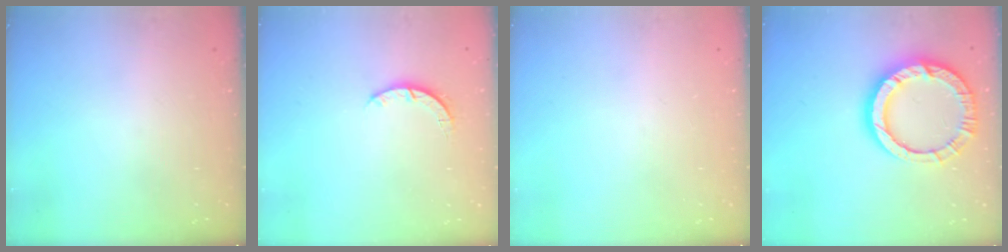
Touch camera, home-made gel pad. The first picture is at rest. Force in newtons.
{"total": 2.7, "press": 2.7, "slide": 0.4}
{"total": 0.0}
{"total": 15.1, "press": 15.0, "slide": 1.5}